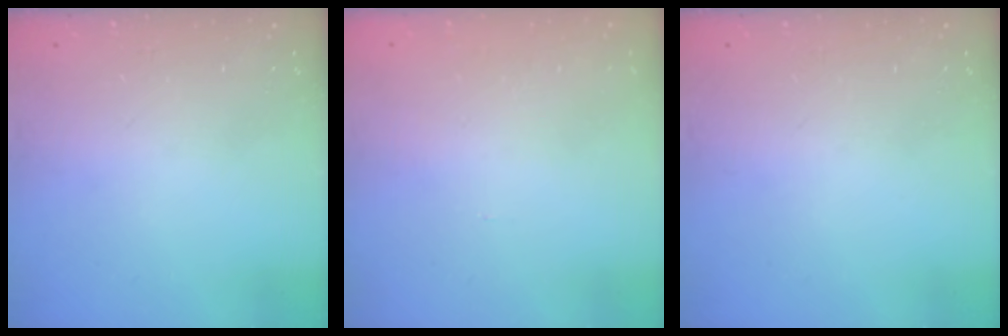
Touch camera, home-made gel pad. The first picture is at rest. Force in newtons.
{"total": 0.5, "press": 0.5, "slide": 0.2}
{"total": 0.0}